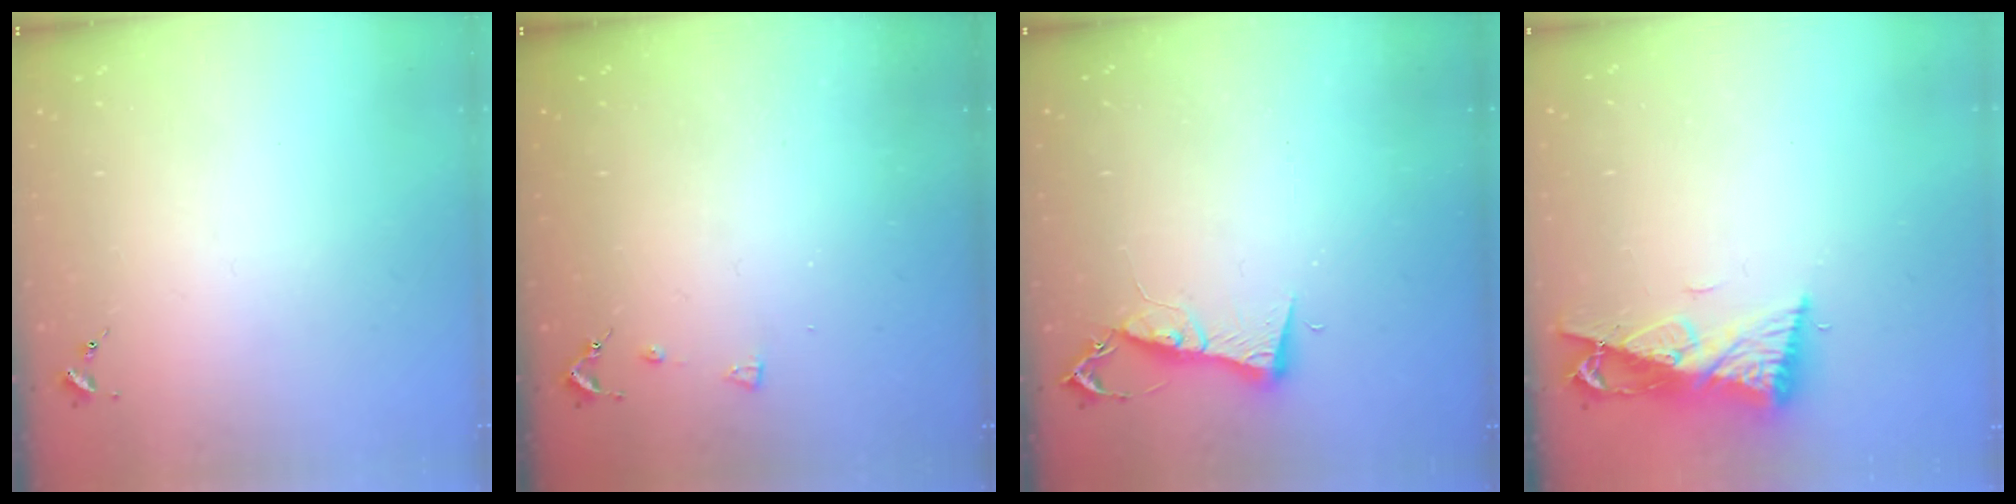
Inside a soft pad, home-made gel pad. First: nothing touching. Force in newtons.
{"total": 3.3, "press": 3.3, "slide": 0.6}
{"total": 7.2, "press": 7.1, "slide": 0.7}
{"total": 9.7, "press": 9.7, "slide": 0.7}